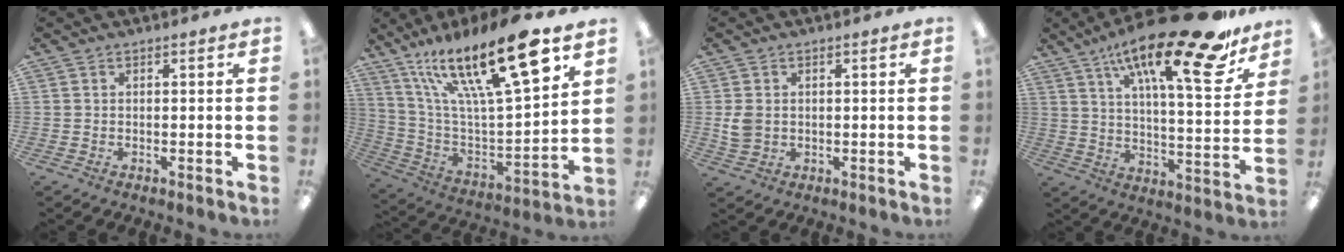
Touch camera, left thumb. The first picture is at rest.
{"total": 23.7, "force": [15.0, 5.7, 17.4], "torque": [-0.305, -0.097, 0.244]}
{"total": 4.0, "force": [0.5, 3.2, 2.4], "torque": [-0.043, 0.001, 0.009]}
{"total": 24.0, "force": [15.9, 5.8, 17.0], "torque": [-0.270, -0.096, 0.252]}